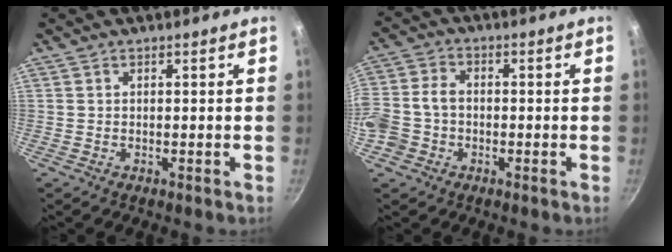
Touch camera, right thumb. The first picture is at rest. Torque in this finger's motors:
{"motor_torque": [0.13, 0.03, 0.50, -0.26, 0.34]}